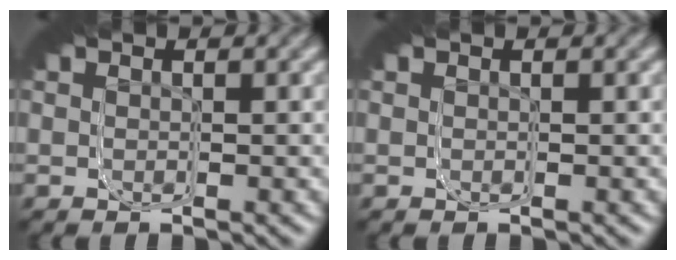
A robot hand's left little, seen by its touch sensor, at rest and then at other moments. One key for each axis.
{"total": 0.0}